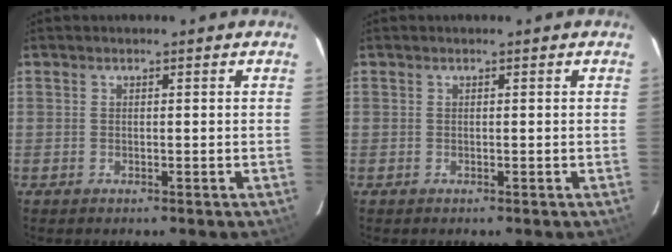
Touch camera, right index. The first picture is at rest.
{"total": 0.0}